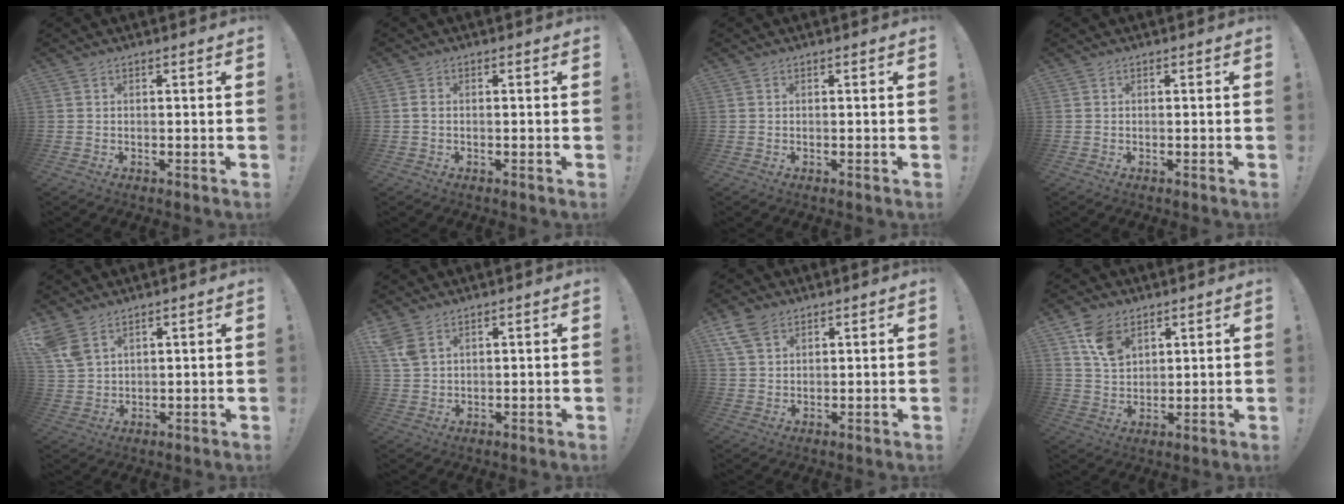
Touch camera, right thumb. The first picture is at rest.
{"total": 0.9, "force": [-0.2, 0.5, 0.7], "torque": [-0.015, 0.004, -0.003]}
{"total": 0.0}
{"total": 0.0}
{"total": 6.6, "force": [4.0, 3.8, 3.5], "torque": [-0.071, -0.016, 0.080]}
{"total": 5.3, "force": [3.1, 2.9, 3.1], "torque": [-0.060, -0.013, 0.059]}
{"total": 7.4, "force": [4.4, 4.5, 3.9], "torque": [-0.077, -0.008, 0.090]}
{"total": 9.2, "force": [5.3, 5.9, 4.6], "torque": [-0.077, -0.018, 0.105]}